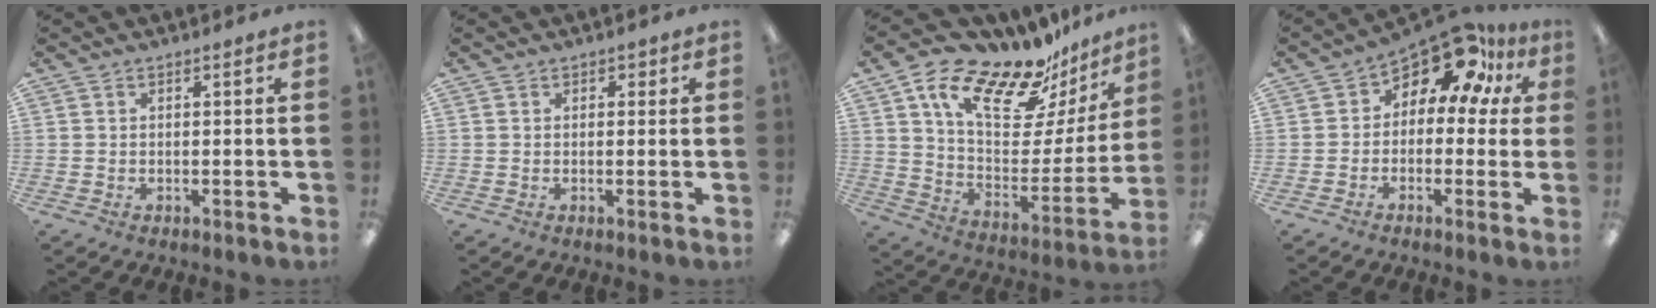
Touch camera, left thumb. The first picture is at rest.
{"total": 1.2, "force": [0.5, 1.0, 0.2], "torque": [0.003, 0.002, 0.006]}
{"total": 20.8, "force": [16.1, 7.7, 10.6], "torque": [-0.176, -0.120, 0.275]}
{"total": 11.9, "force": [7.8, 5.6, 7.0], "torque": [-0.112, -0.057, 0.137]}